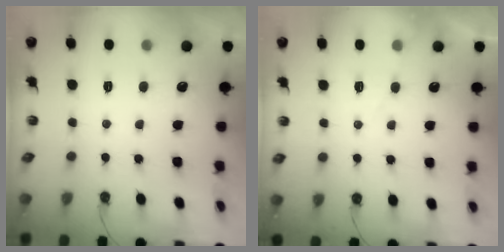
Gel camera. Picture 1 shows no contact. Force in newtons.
{"total": 6.4, "press": 6.3, "slide": 0.8}